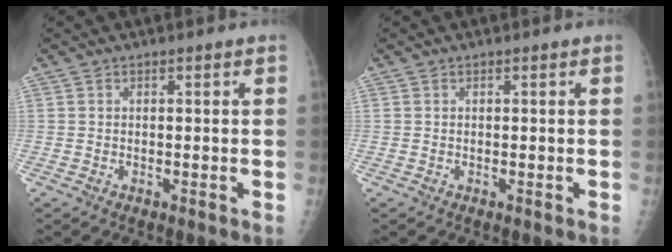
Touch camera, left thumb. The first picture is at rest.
{"total": 0.0}